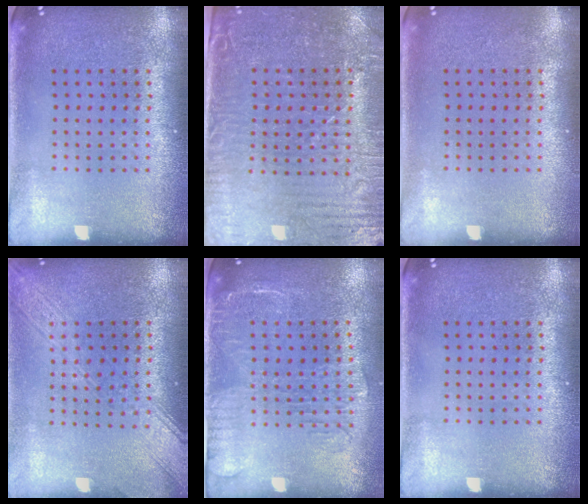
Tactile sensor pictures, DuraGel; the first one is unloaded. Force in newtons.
{"total": 3.8, "press": 3.5, "slide": 1.6}
{"total": 0.0}
{"total": 3.3, "press": 3.2, "slide": 0.4}
{"total": 2.0, "press": 1.7, "slide": 1.0}
{"total": 0.0}